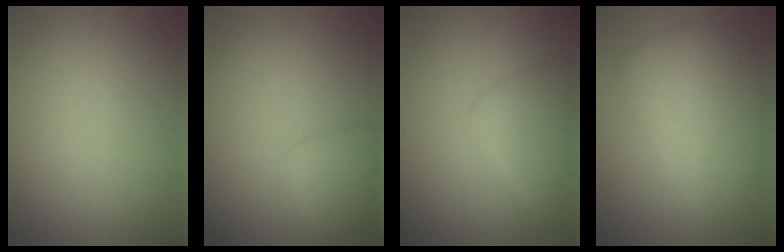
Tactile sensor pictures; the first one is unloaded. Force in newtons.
{"total": 2.8, "press": 2.8, "slide": 0.2}
{"total": 3.4, "press": 3.4, "slide": 0.3}
{"total": 6.8, "press": 6.8, "slide": 0.1}